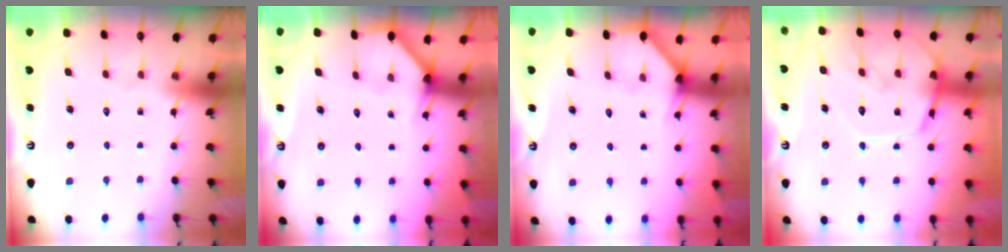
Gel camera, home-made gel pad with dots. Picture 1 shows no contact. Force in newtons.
{"total": 2.2, "press": 2.2, "slide": 0.2}
{"total": 2.2, "press": 2.2, "slide": 0.2}
{"total": 14.3, "press": 14.3, "slide": 1.3}